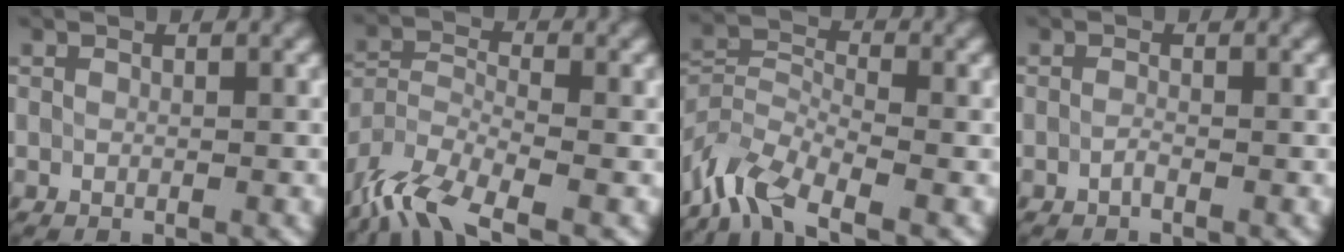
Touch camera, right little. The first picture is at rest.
{"total": 7.9, "force": [-6.3, 2.2, 4.3], "torque": [-0.087, -0.007, -0.132]}
{"total": 6.3, "force": [-5.0, 2.1, 3.3], "torque": [-0.066, -0.002, -0.113]}
{"total": 0.7, "force": [-0.7, 0.1, 0.3], "torque": [-0.012, -0.001, -0.016]}